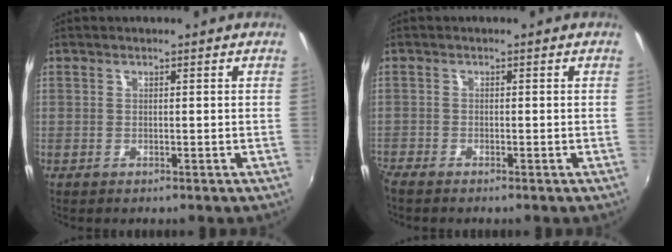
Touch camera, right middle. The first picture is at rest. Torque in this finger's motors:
{"motor_torque": [1.08, -1.06, 0.54, 0.21]}